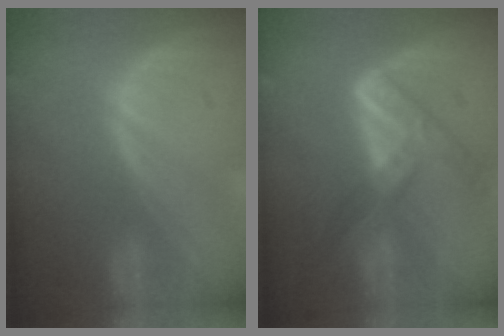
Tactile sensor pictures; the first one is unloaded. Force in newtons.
{"total": 7.2, "press": 6.2, "slide": 3.8}